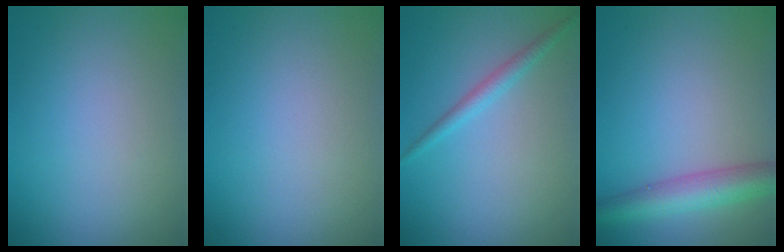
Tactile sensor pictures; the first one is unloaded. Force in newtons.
{"total": 0.0}
{"total": 1.7, "press": 1.7, "slide": 0.1}
{"total": 4.6, "press": 4.6, "slide": 0.1}